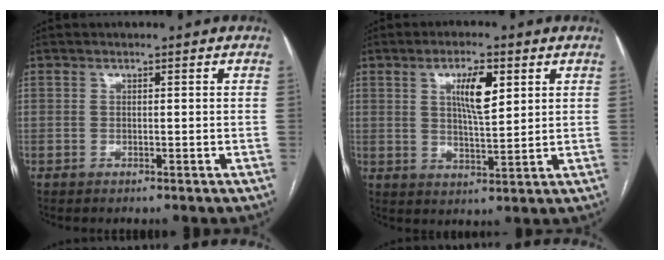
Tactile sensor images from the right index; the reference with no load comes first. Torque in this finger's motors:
{"motor_torque": [0.26, 0.14, 0.17, 0.10]}